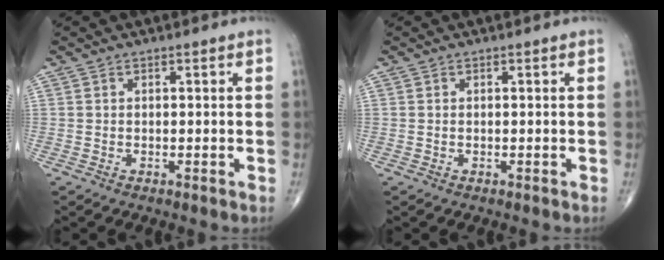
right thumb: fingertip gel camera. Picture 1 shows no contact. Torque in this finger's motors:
{"motor_torque": [0.14, 0.04, 0.10, 0.02, 0.01]}